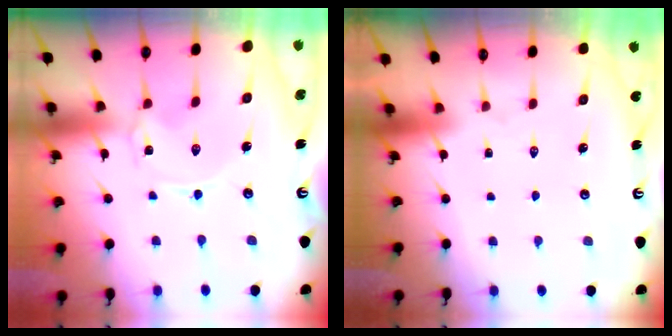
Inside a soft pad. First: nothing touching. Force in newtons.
{"total": 1.6, "press": 1.6, "slide": 0.1}